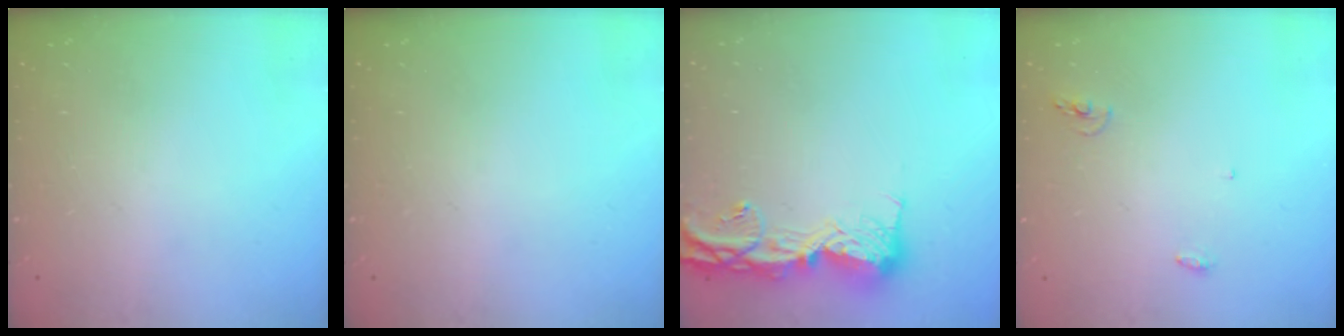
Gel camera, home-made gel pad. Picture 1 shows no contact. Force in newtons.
{"total": 0.0}
{"total": 14.4, "press": 14.3, "slide": 1.5}
{"total": 4.5, "press": 4.2, "slide": 1.5}